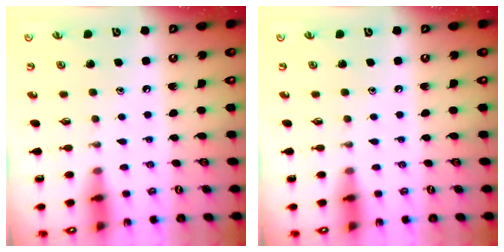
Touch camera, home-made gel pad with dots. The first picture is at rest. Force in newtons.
{"total": 0.0}